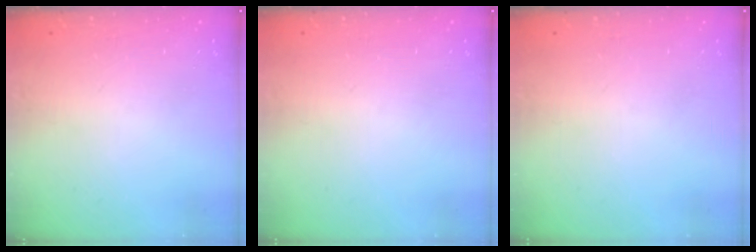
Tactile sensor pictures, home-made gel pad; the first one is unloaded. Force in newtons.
{"total": 0.0}
{"total": 0.0}